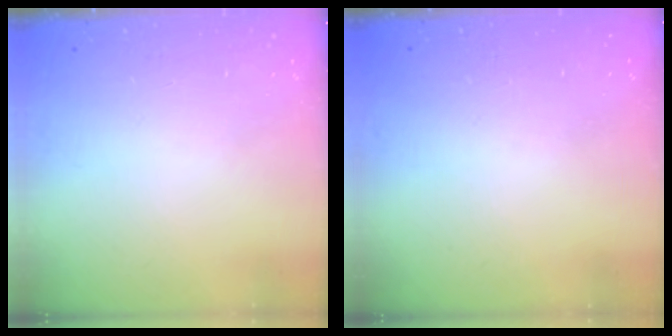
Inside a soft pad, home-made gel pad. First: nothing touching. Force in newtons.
{"total": 3.8, "press": 3.8, "slide": 0.1}